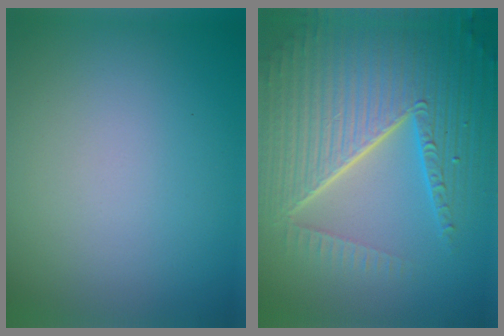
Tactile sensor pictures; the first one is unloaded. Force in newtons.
{"total": 10.4, "press": 6.5, "slide": 8.1}